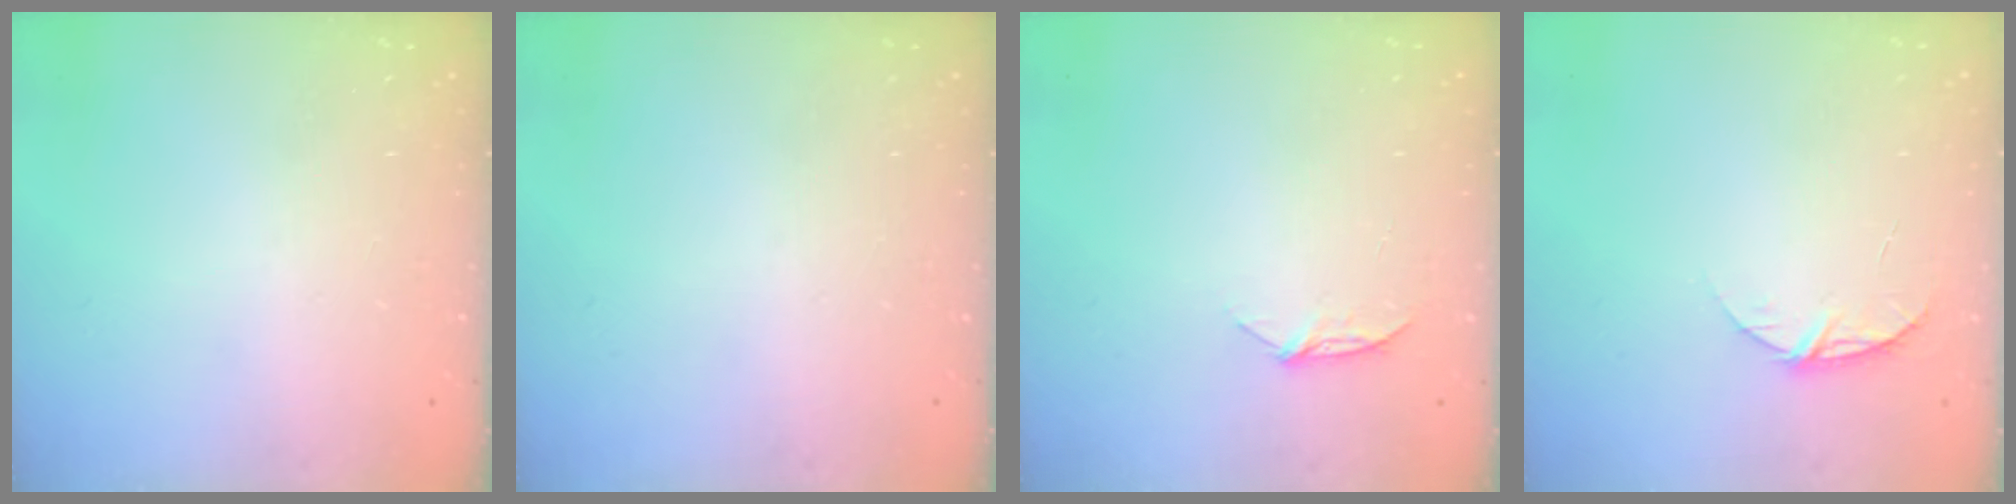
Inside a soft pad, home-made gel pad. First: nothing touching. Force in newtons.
{"total": 0.0}
{"total": 5.9, "press": 5.8, "slide": 0.7}
{"total": 6.1, "press": 6.1, "slide": 0.7}